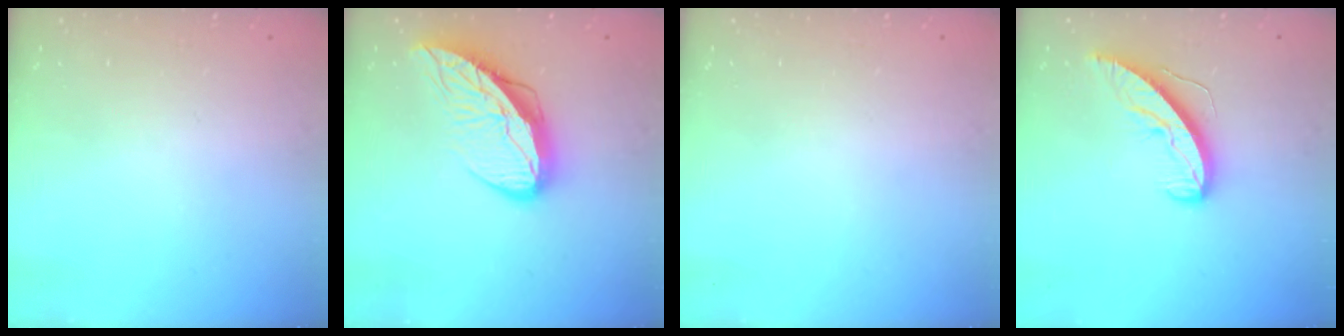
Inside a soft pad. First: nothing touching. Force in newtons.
{"total": 13.0, "press": 13.0, "slide": 1.2}
{"total": 0.0}
{"total": 8.7, "press": 8.7, "slide": 0.7}